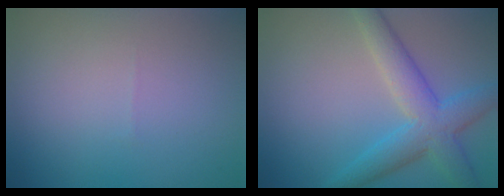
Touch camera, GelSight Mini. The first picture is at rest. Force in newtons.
{"total": 5.3, "press": 5.3, "slide": 0.2}